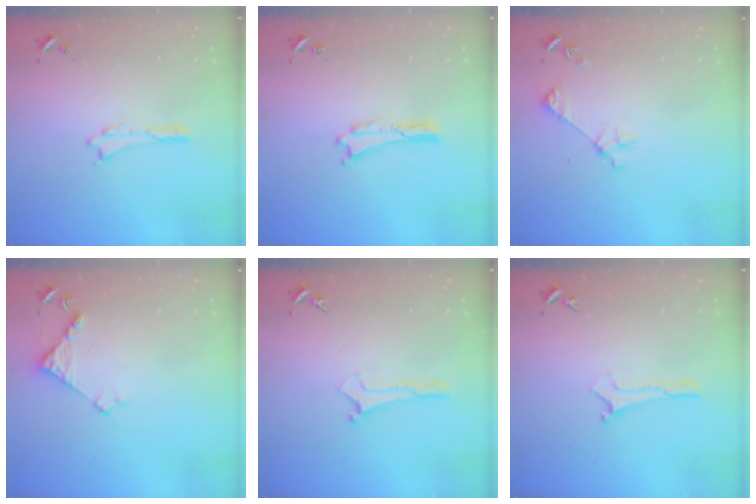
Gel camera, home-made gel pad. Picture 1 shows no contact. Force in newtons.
{"total": 0.0}
{"total": 3.8, "press": 3.8, "slide": 0.3}
{"total": 4.0, "press": 4.0, "slide": 0.3}
{"total": 0.0}
{"total": 0.0}